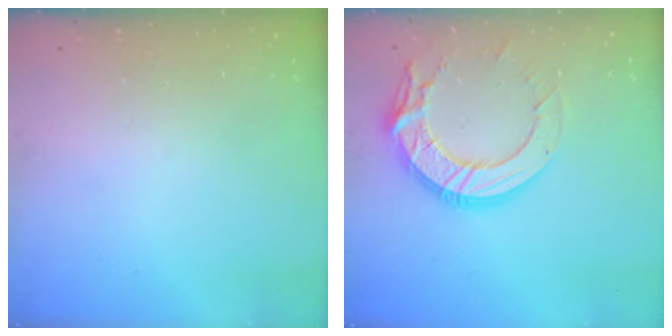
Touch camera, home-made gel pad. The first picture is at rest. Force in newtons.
{"total": 14.7, "press": 14.6, "slide": 1.4}